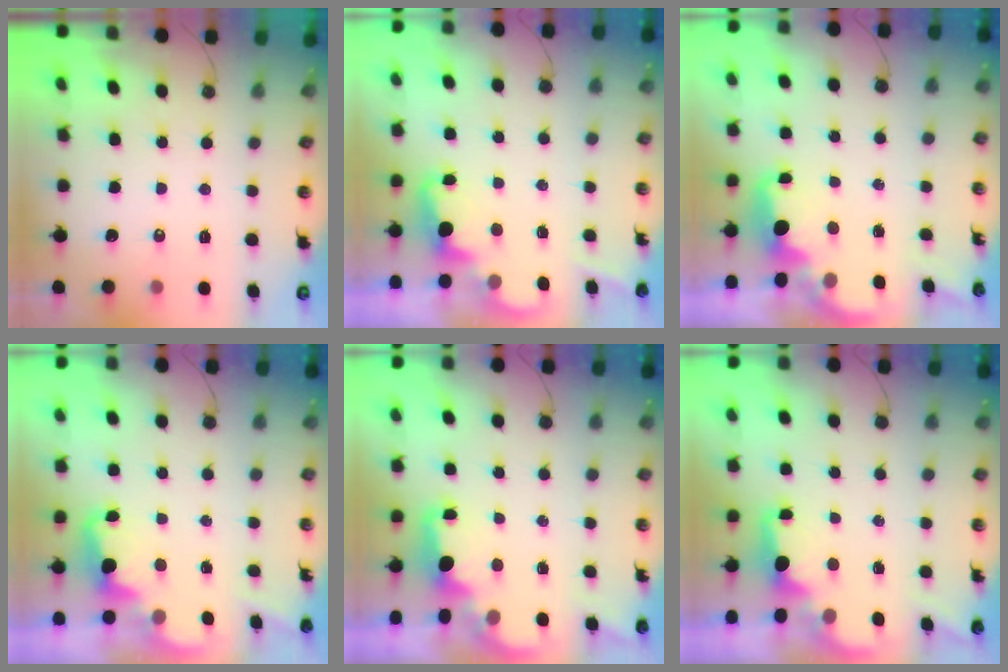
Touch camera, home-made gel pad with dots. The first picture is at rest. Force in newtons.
{"total": 2.3, "press": 2.2, "slide": 0.6}
{"total": 3.0, "press": 2.9, "slide": 0.7}
{"total": 1.5, "press": 1.4, "slide": 0.7}
{"total": 1.9, "press": 1.8, "slide": 0.8}
{"total": 1.9, "press": 1.7, "slide": 0.8}